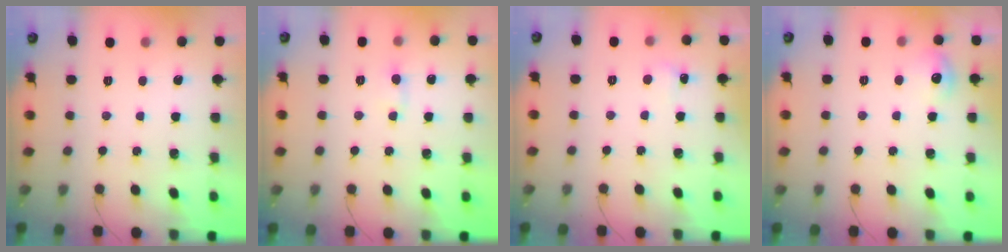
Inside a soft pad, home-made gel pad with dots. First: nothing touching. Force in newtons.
{"total": 2.3, "press": 2.0, "slide": 1.3}
{"total": 3.6, "press": 3.5, "slide": 1.0}
{"total": 7.6, "press": 7.5, "slide": 1.3}